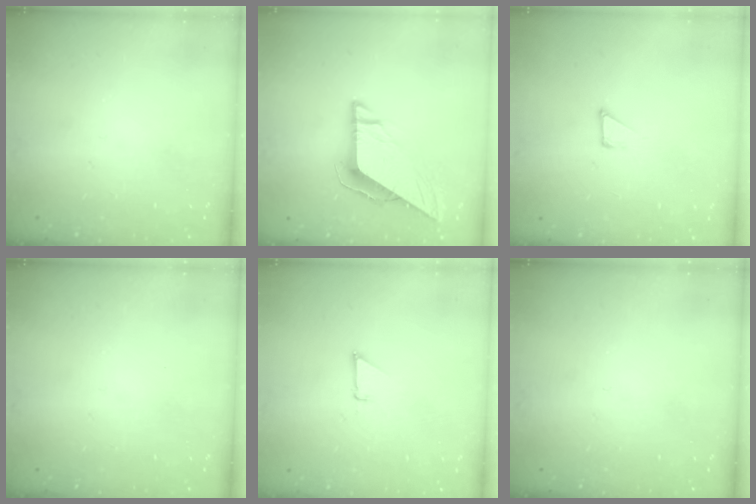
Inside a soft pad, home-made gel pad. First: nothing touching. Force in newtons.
{"total": 8.1, "press": 8.1, "slide": 0.3}
{"total": 2.7, "press": 2.7, "slide": 0.3}
{"total": 0.0}
{"total": 0.8, "press": 0.8, "slide": 0.1}
{"total": 0.0}